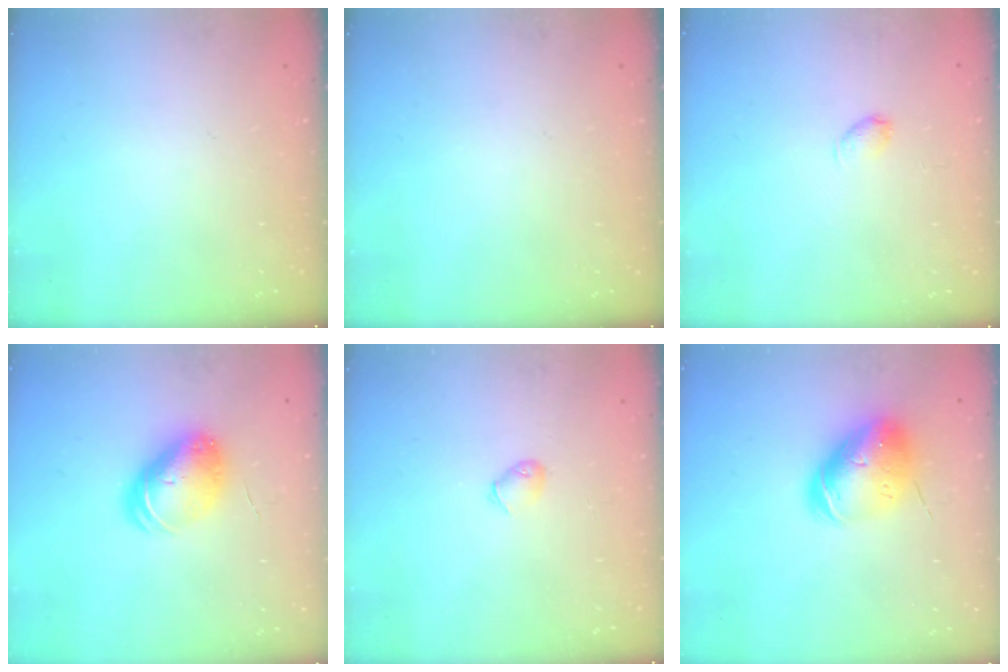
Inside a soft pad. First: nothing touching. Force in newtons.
{"total": 0.0}
{"total": 3.2, "press": 3.1, "slide": 0.6}
{"total": 10.2, "press": 10.2, "slide": 1.2}
{"total": 3.1, "press": 3.1, "slide": 0.7}
{"total": 11.9, "press": 11.7, "slide": 2.1}